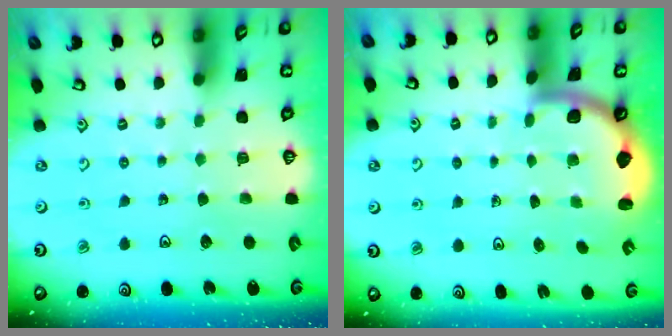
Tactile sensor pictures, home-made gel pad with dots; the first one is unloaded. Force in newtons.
{"total": 1.8, "press": 1.8, "slide": 0.1}